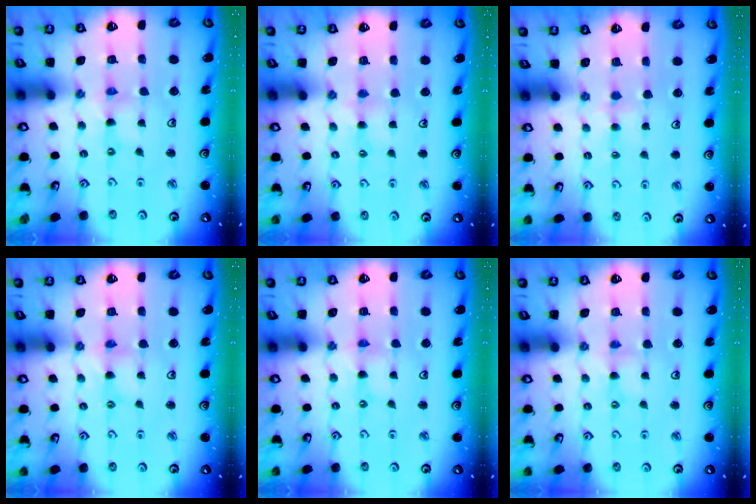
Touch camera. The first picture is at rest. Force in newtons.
{"total": 2.8, "press": 2.8, "slide": 0.5}
{"total": 2.6, "press": 2.5, "slide": 0.5}
{"total": 2.4, "press": 2.3, "slide": 0.4}
{"total": 0.0}
{"total": 2.5, "press": 2.5, "slide": 0.4}